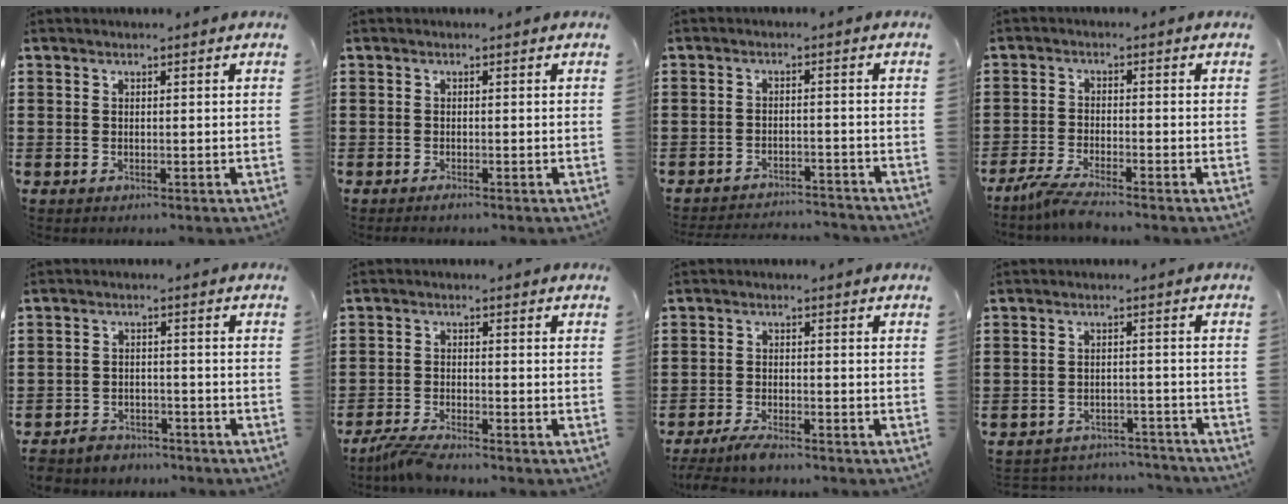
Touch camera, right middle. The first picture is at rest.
{"total": 0.6, "force": [-0.5, 0.1, 0.3], "torque": [-0.008, -0.005, -0.009]}
{"total": 3.1, "force": [-3.1, 0.2, 0.1], "torque": [-0.007, 0.001, -0.066]}
{"total": 3.5, "force": [-3.1, -0.2, 1.6], "torque": [-0.050, -0.013, -0.066]}
{"total": 3.1, "force": [-3.0, 0.8, 0.1], "torque": [-0.009, 0.003, -0.063]}
{"total": 3.3, "force": [-3.0, 0.0, 1.2], "torque": [-0.043, -0.009, -0.066]}
{"total": 2.7, "force": [-2.5, 0.1, 1.1], "torque": [-0.035, -0.003, -0.053]}
{"total": 3.4, "force": [-3.4, 0.5, 0.1], "torque": [-0.006, 0.003, -0.073]}